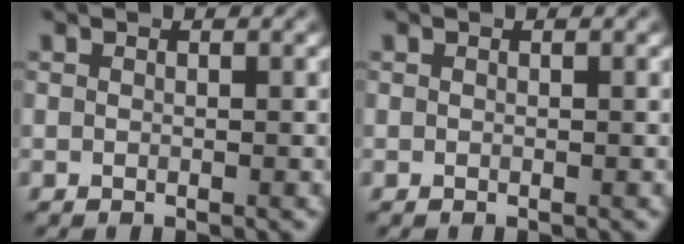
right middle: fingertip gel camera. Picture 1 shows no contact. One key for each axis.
{"total": 0.0}